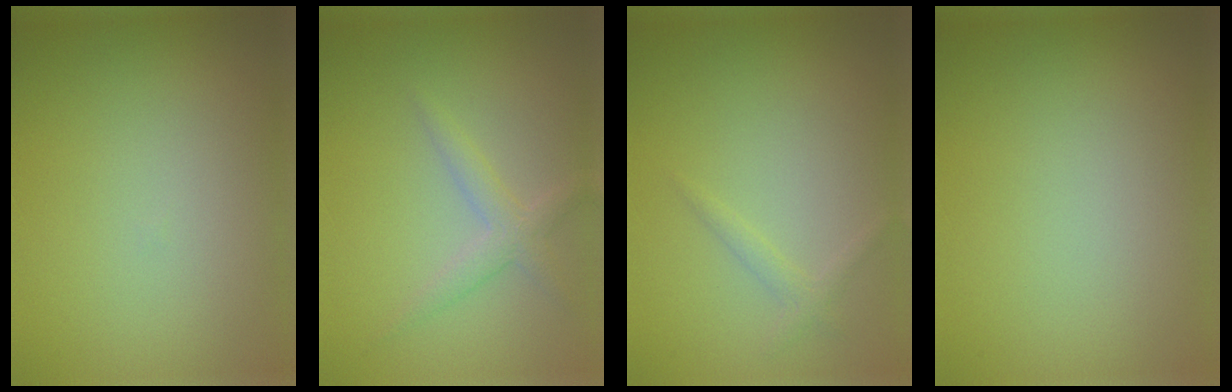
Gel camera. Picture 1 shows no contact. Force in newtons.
{"total": 2.2, "press": 2.2, "slide": 0.0}
{"total": 1.0, "press": 1.0, "slide": 0.2}
{"total": 0.0}